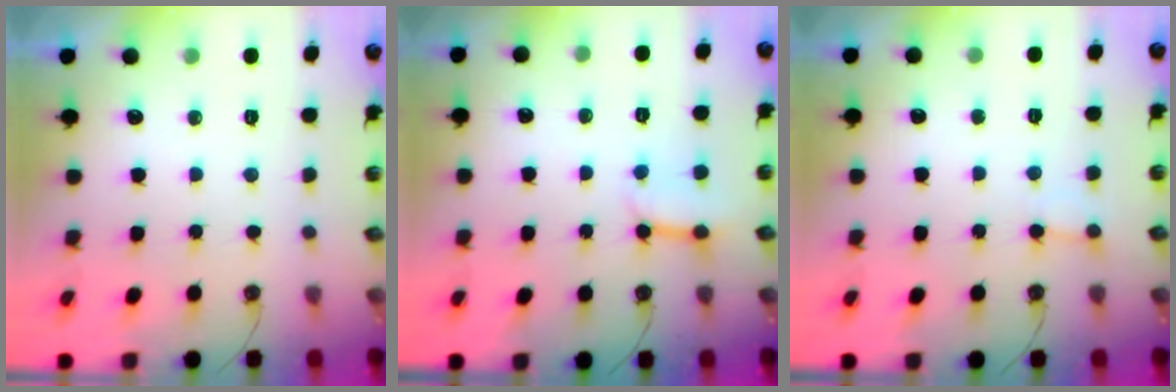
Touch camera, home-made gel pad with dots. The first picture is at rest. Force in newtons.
{"total": 6.2, "press": 6.1, "slide": 0.8}
{"total": 2.8, "press": 2.8, "slide": 0.3}